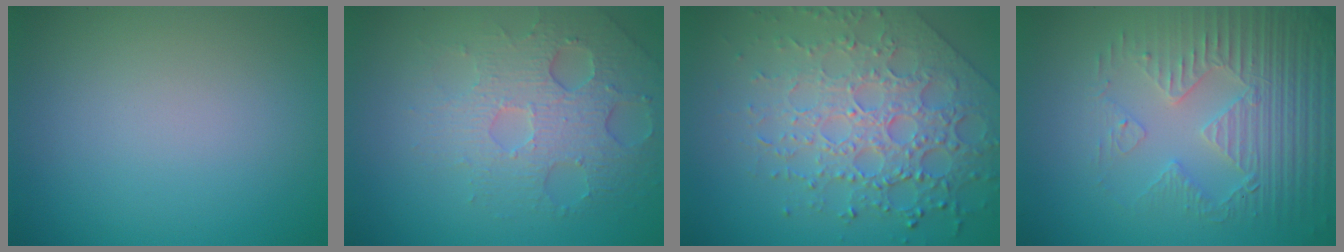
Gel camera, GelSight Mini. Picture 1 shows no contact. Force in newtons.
{"total": 4.8, "press": 4.0, "slide": 2.5}
{"total": 7.7, "press": 5.4, "slide": 5.5}
{"total": 4.4, "press": 4.3, "slide": 0.7}